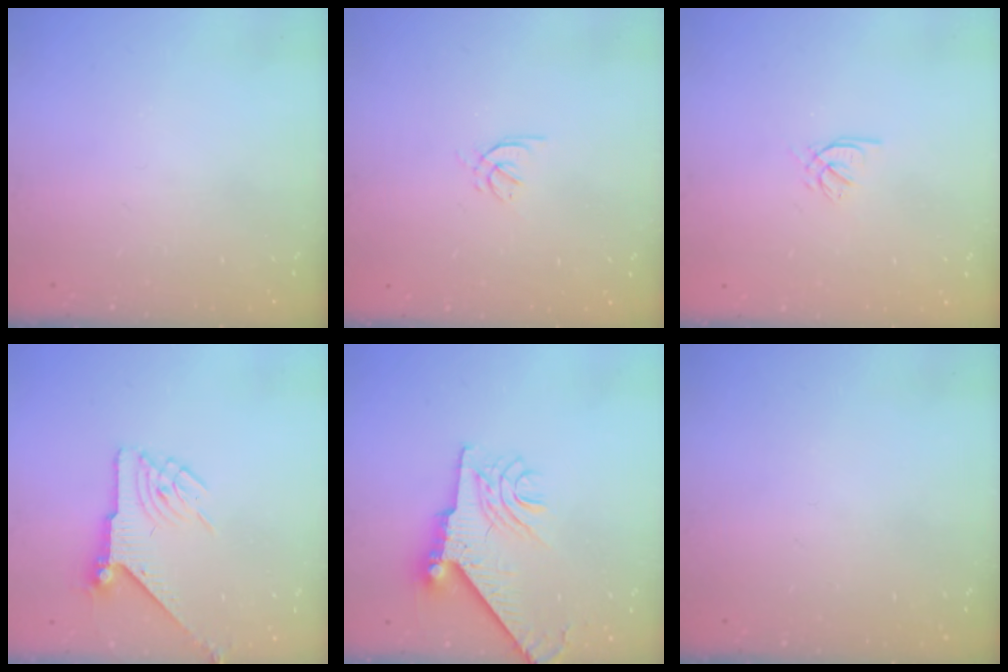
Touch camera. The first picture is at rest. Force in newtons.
{"total": 2.2, "press": 2.1, "slide": 0.7}
{"total": 2.1, "press": 2.0, "slide": 0.5}
{"total": 6.7, "press": 6.7, "slide": 0.1}
{"total": 11.4, "press": 11.3, "slide": 1.5}
{"total": 0.0}